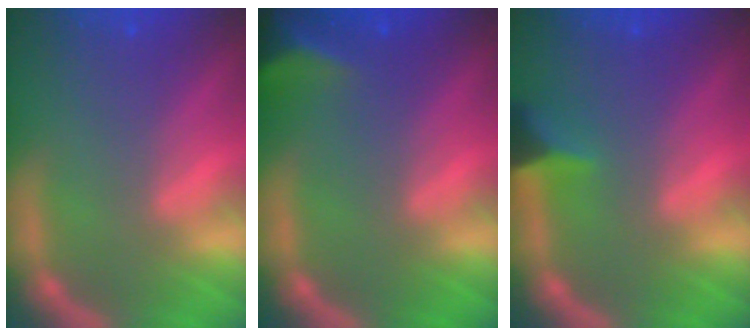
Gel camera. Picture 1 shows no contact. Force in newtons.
{"total": 5.4}
{"total": 2.9}